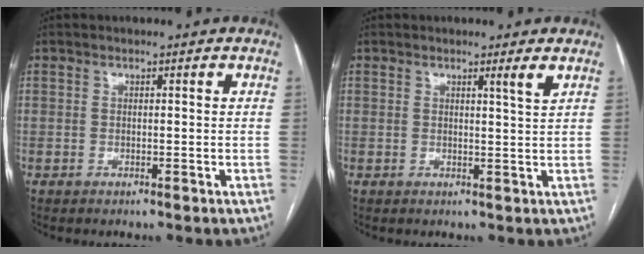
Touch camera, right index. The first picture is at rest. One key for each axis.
{"total": 1.8, "fx": 1.2, "fy": -0.6, "fz": 1.2, "tx": -0.027, "ty": -0.014, "tz": 0.020}